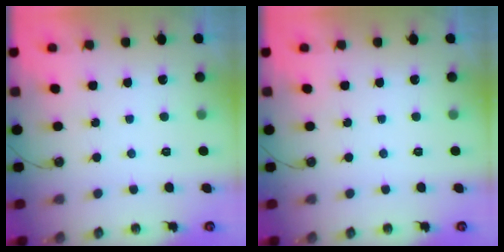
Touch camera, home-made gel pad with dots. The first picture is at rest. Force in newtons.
{"total": 0.0}